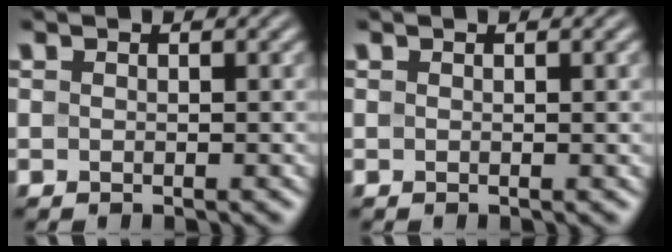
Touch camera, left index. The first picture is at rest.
{"total": 1.1, "force": [0.3, 0.3, 1.1], "torque": [-0.012, 0.004, 0.003]}